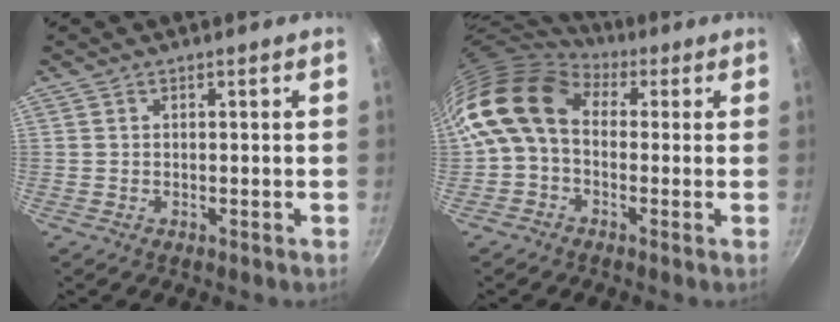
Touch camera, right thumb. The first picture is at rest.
{"total": 11.9, "force": [1.5, 8.8, 7.9], "torque": [-0.134, 0.019, 0.003]}